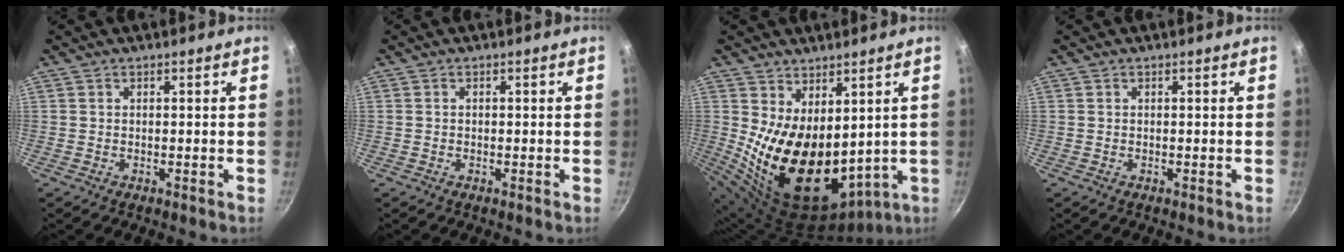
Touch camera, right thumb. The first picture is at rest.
{"total": 0.0}
{"total": 18.3, "force": [2.6, 10.9, 14.4], "torque": [-0.222, -0.045, 0.078]}
{"total": 0.0}